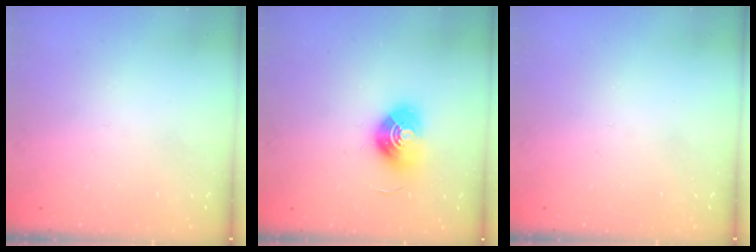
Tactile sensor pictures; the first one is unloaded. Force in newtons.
{"total": 10.0, "press": 10.0, "slide": 0.4}
{"total": 0.0}